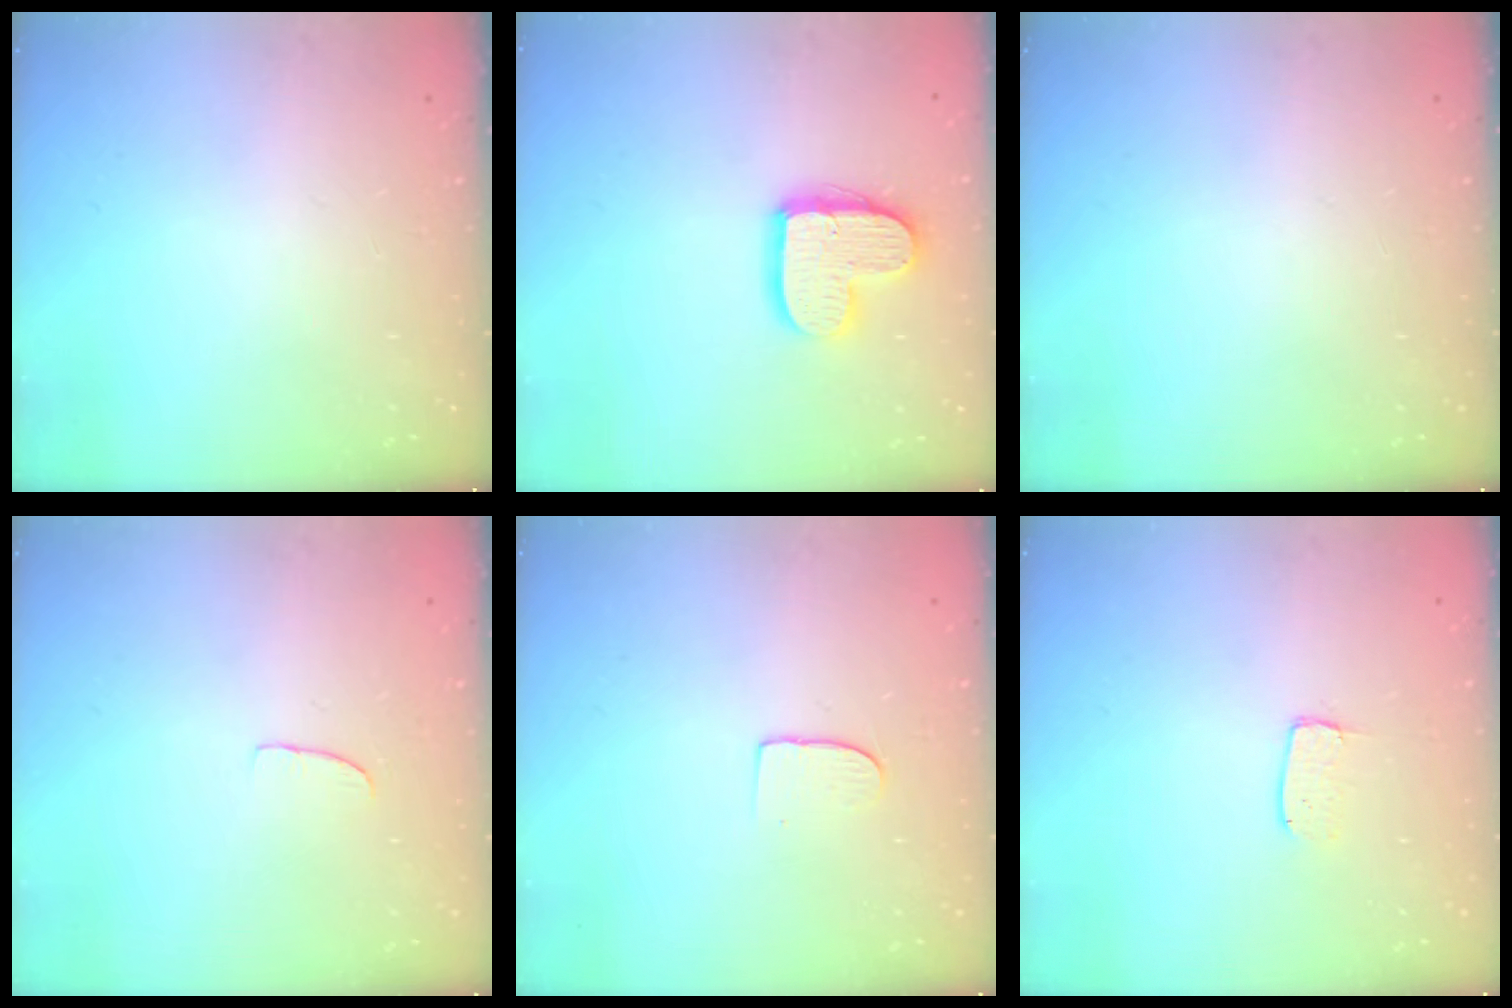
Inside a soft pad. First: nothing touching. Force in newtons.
{"total": 12.6, "press": 12.6, "slide": 0.9}
{"total": 0.0}
{"total": 4.7, "press": 4.7, "slide": 0.3}
{"total": 6.8, "press": 6.8, "slide": 0.5}
{"total": 3.7, "press": 3.7, "slide": 0.3}